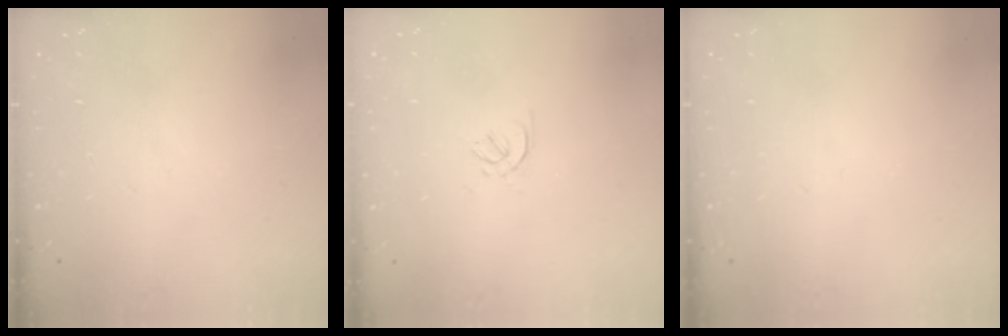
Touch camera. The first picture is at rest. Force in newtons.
{"total": 1.5, "press": 1.4, "slide": 0.6}
{"total": 0.0}